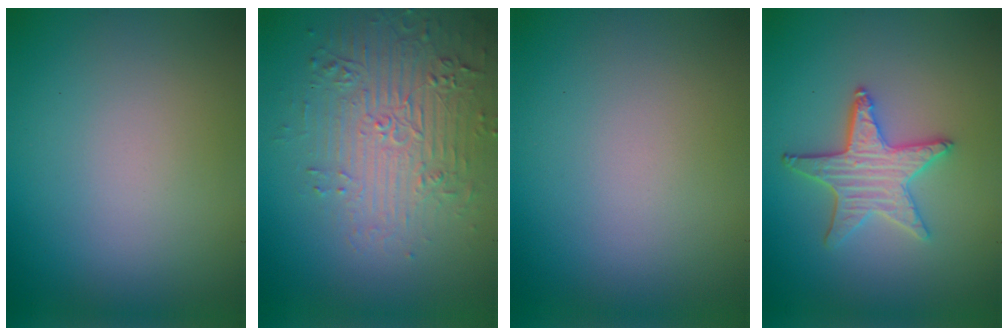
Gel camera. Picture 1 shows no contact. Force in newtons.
{"total": 4.5, "press": 4.0, "slide": 2.0}
{"total": 0.0}
{"total": 4.0, "press": 3.6, "slide": 1.9}